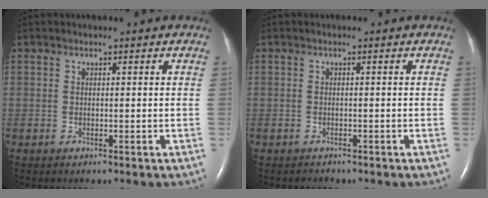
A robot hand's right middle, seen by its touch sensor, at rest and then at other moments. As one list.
[{"total": 0.7, "force": [-0.6, 0.3, -0.2], "torque": [-0.007, -0.001, -0.010]}]